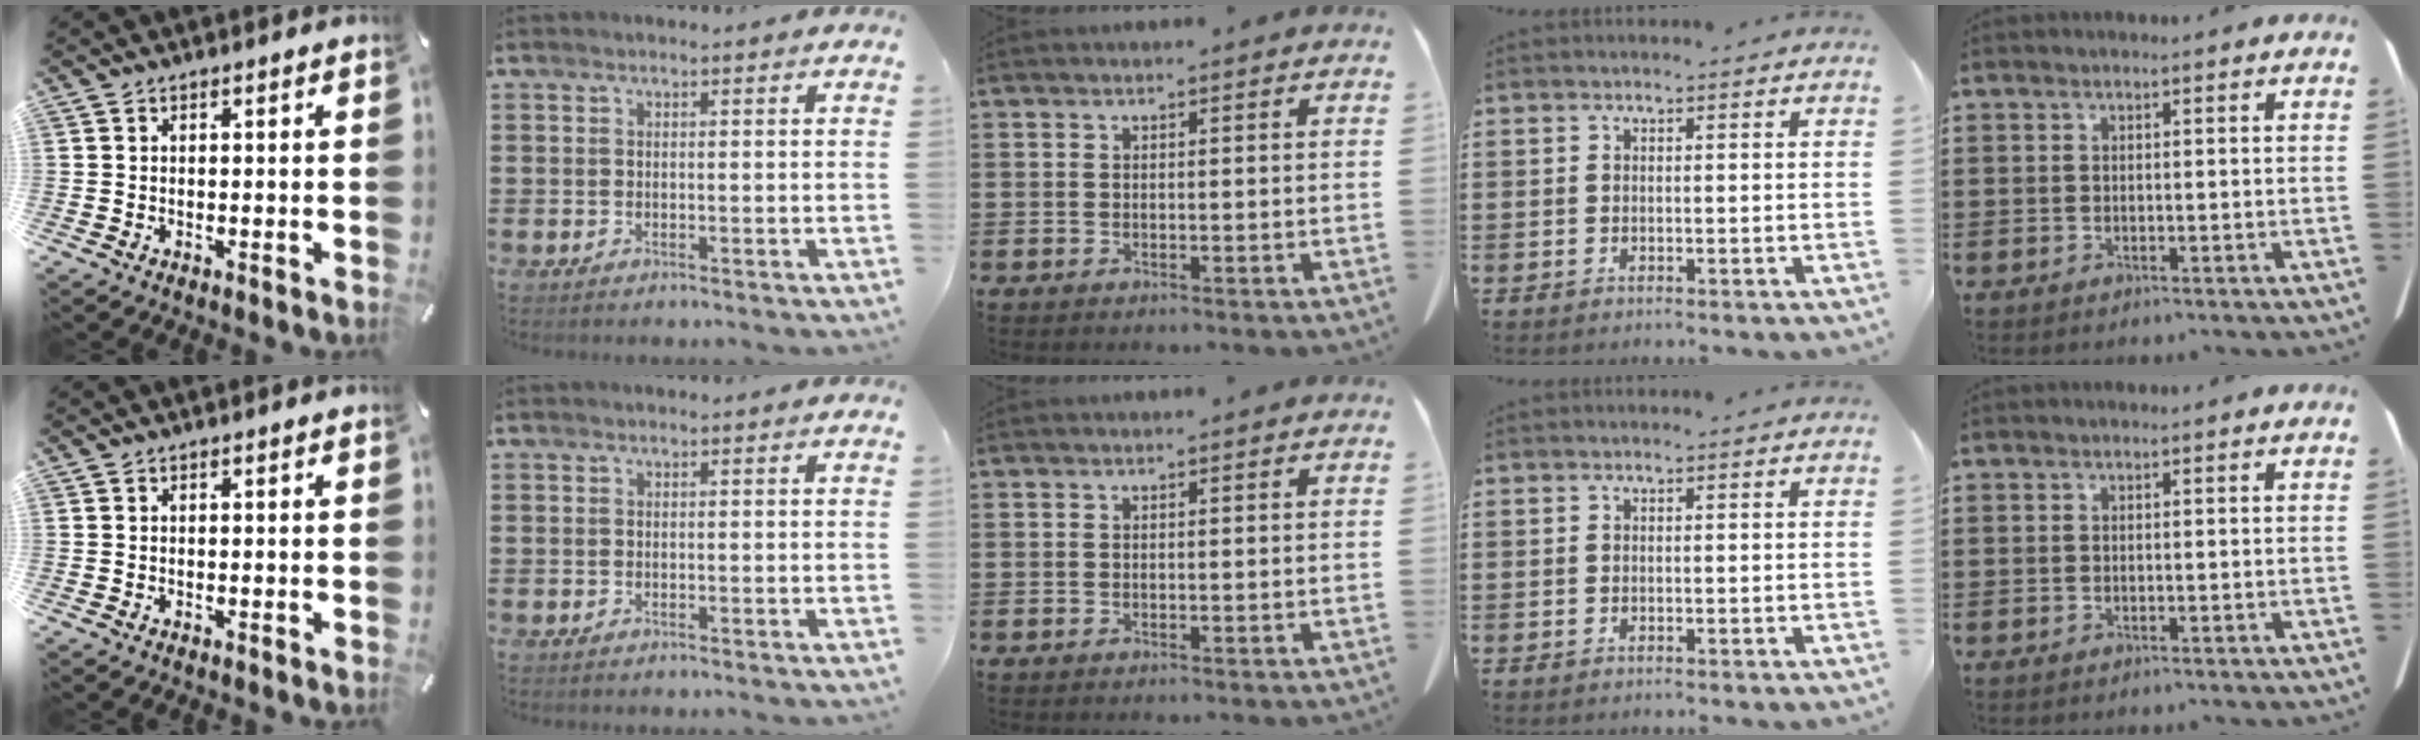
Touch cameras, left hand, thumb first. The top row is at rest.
{}